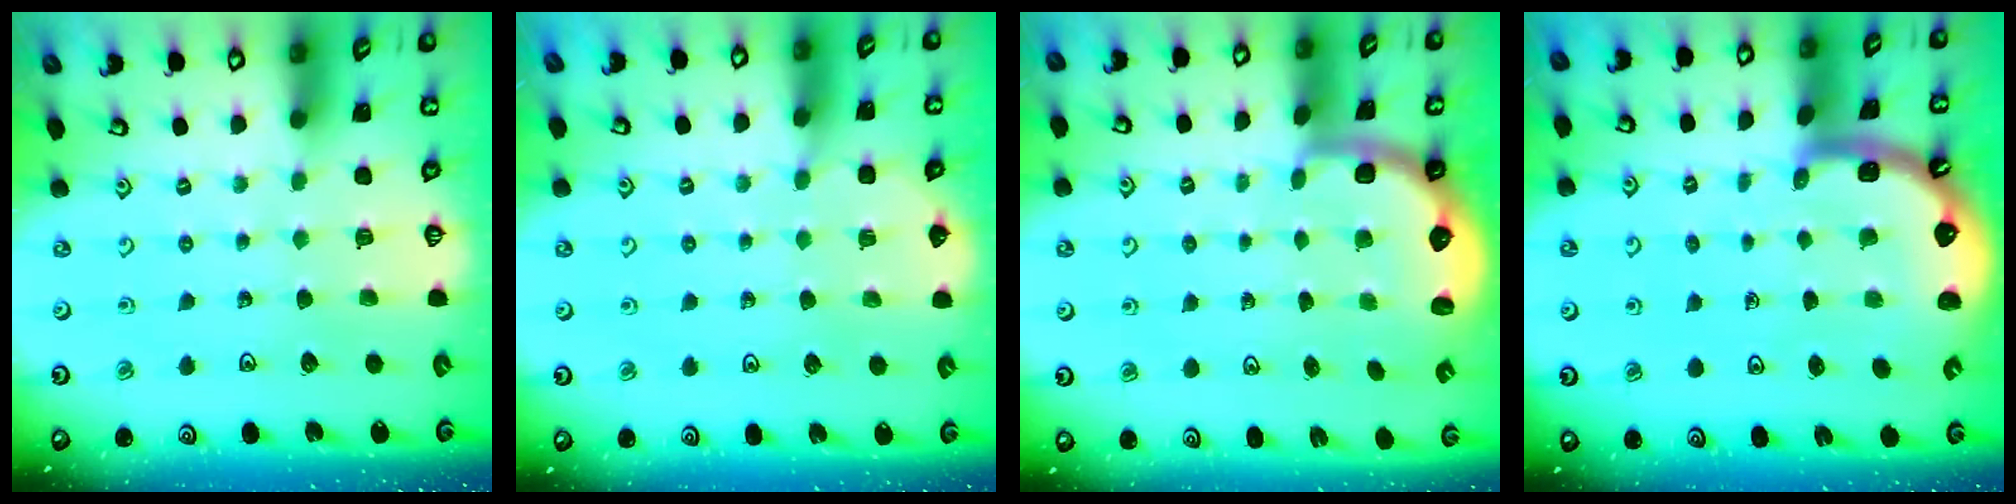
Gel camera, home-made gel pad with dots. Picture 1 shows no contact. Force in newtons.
{"total": 6.2, "press": 6.2, "slide": 0.7}
{"total": 3.0, "press": 2.1, "slide": 2.1}
{"total": 4.0, "press": 3.9, "slide": 0.4}